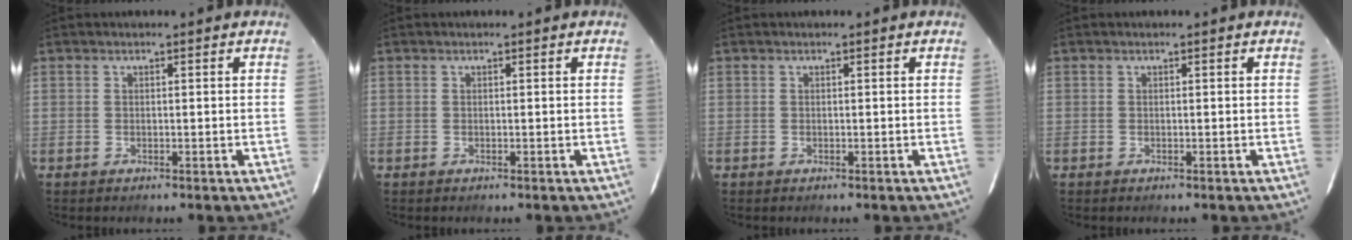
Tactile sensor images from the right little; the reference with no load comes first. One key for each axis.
{"total": 0.0}
{"total": 0.0}
{"total": 0.0}